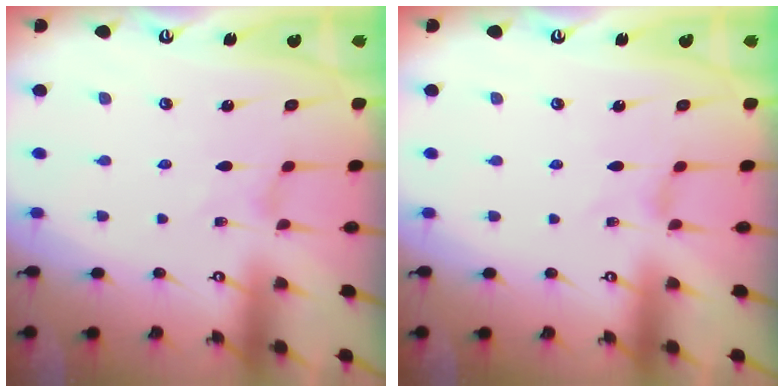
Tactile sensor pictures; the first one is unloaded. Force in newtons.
{"total": 0.6, "press": 0.6, "slide": 0.2}